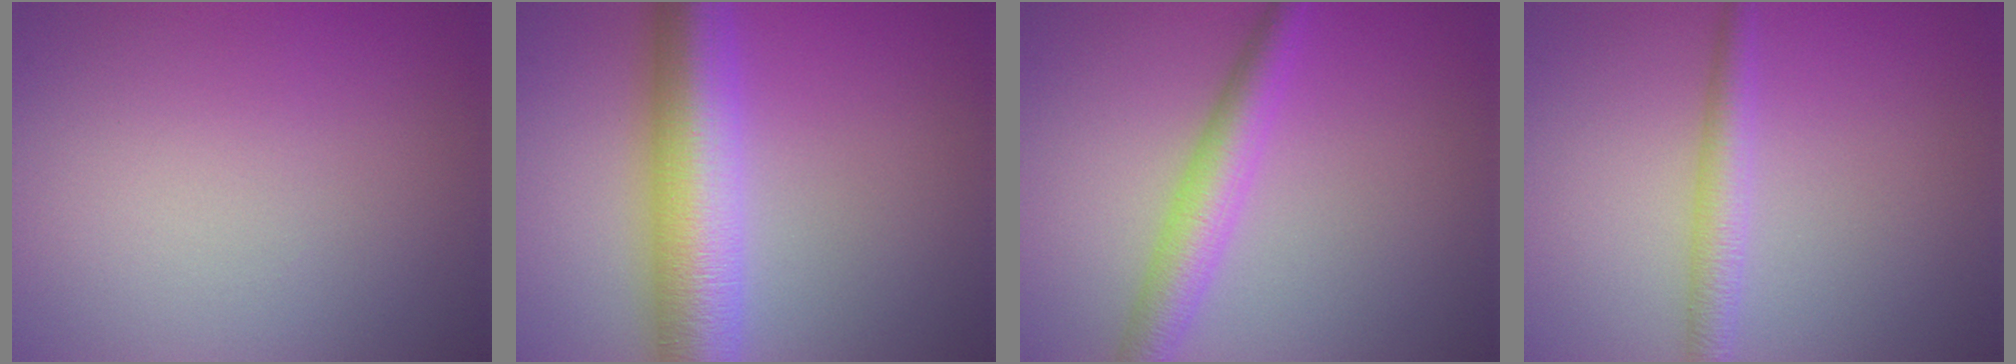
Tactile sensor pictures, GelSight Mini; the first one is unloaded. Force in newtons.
{"total": 8.8, "press": 8.8, "slide": 0.2}
{"total": 3.9, "press": 3.9, "slide": 0.1}
{"total": 2.4, "press": 2.4, "slide": 0.0}